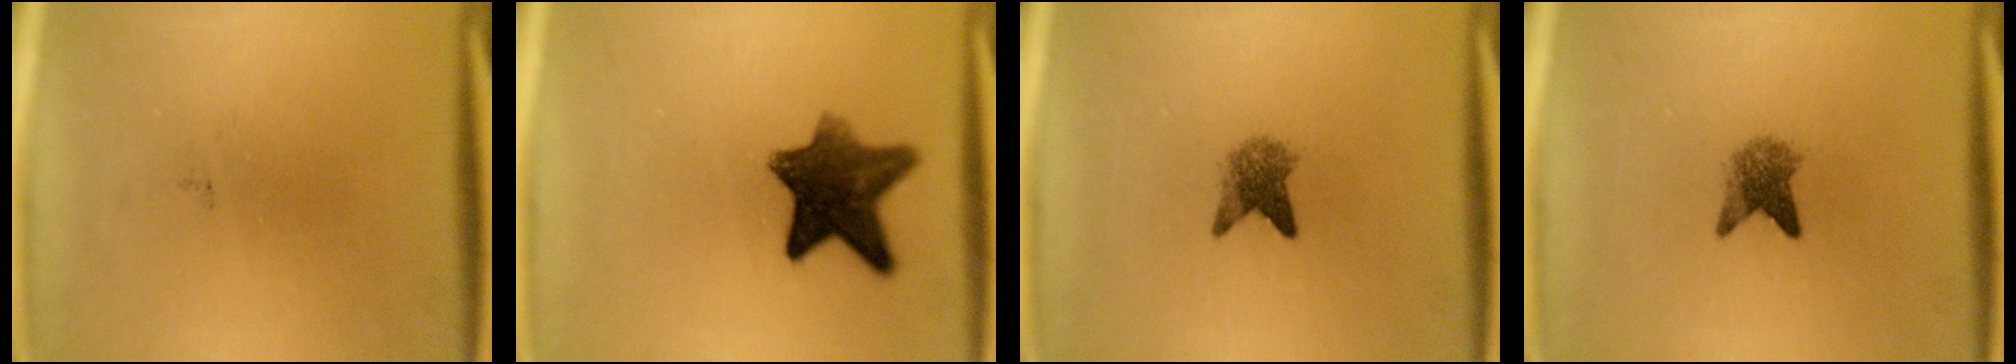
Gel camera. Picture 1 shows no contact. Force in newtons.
{"total": 9.7}
{"total": 3.2}
{"total": 3.2}